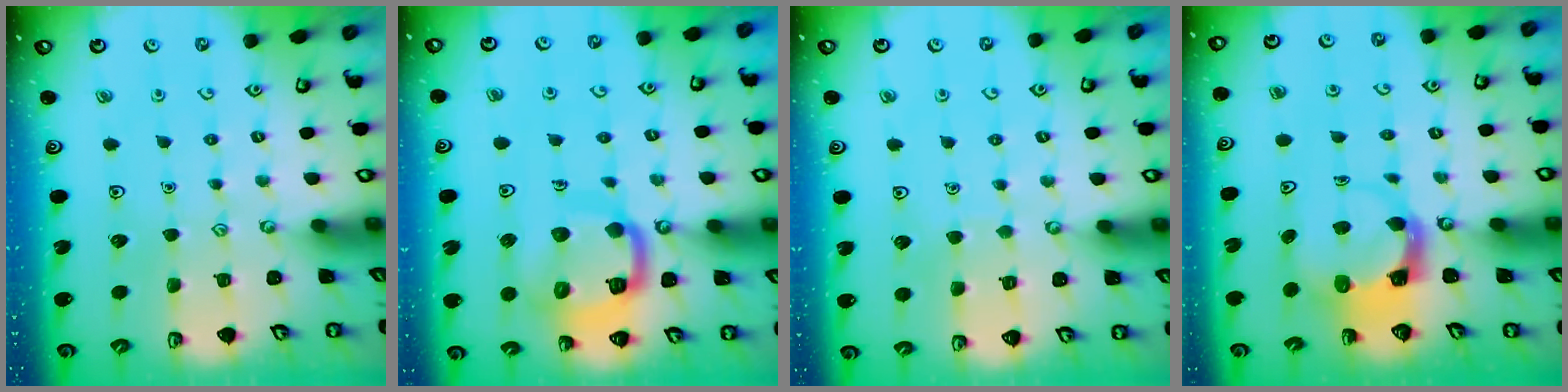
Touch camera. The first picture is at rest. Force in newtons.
{"total": 15.3, "press": 15.2, "slide": 1.6}
{"total": 3.2, "press": 3.2, "slide": 0.2}
{"total": 3.7, "press": 3.7, "slide": 0.5}